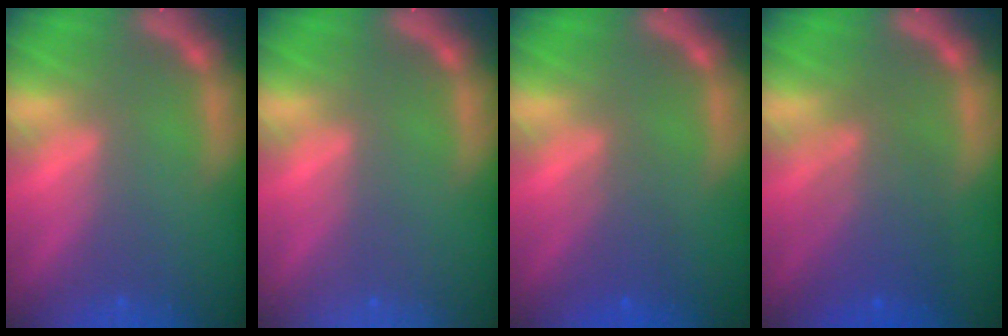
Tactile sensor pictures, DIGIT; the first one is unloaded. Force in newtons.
{"total": 0.0}
{"total": 2.5}
{"total": 5.6}